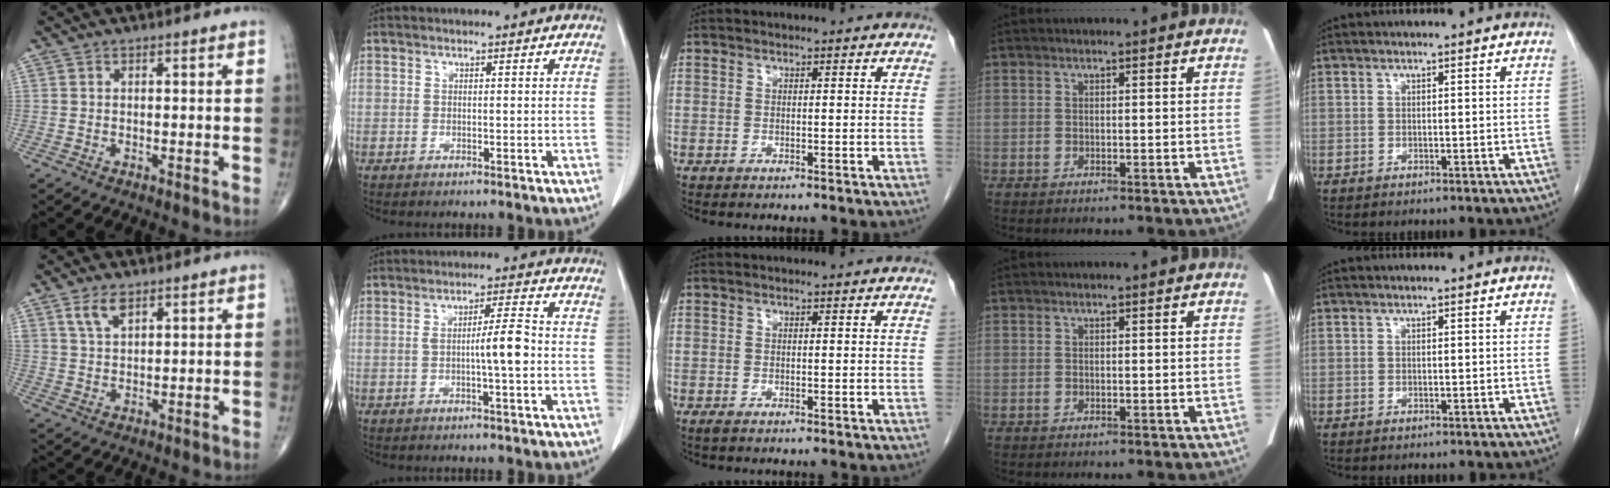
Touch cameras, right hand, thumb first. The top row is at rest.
{"thumb": {"total": 4.4, "force": [2.7, 2.1, 2.9], "torque": [-0.050, -0.010, 0.055]}, "index": {"total": 4.9, "force": [-0.7, 0.0, 4.9], "torque": [-0.076, 0.005, -0.013]}, "middle": {"total": 0.5, "force": [-0.4, 0.1, 0.3], "torque": [-0.008, -0.002, -0.005]}}